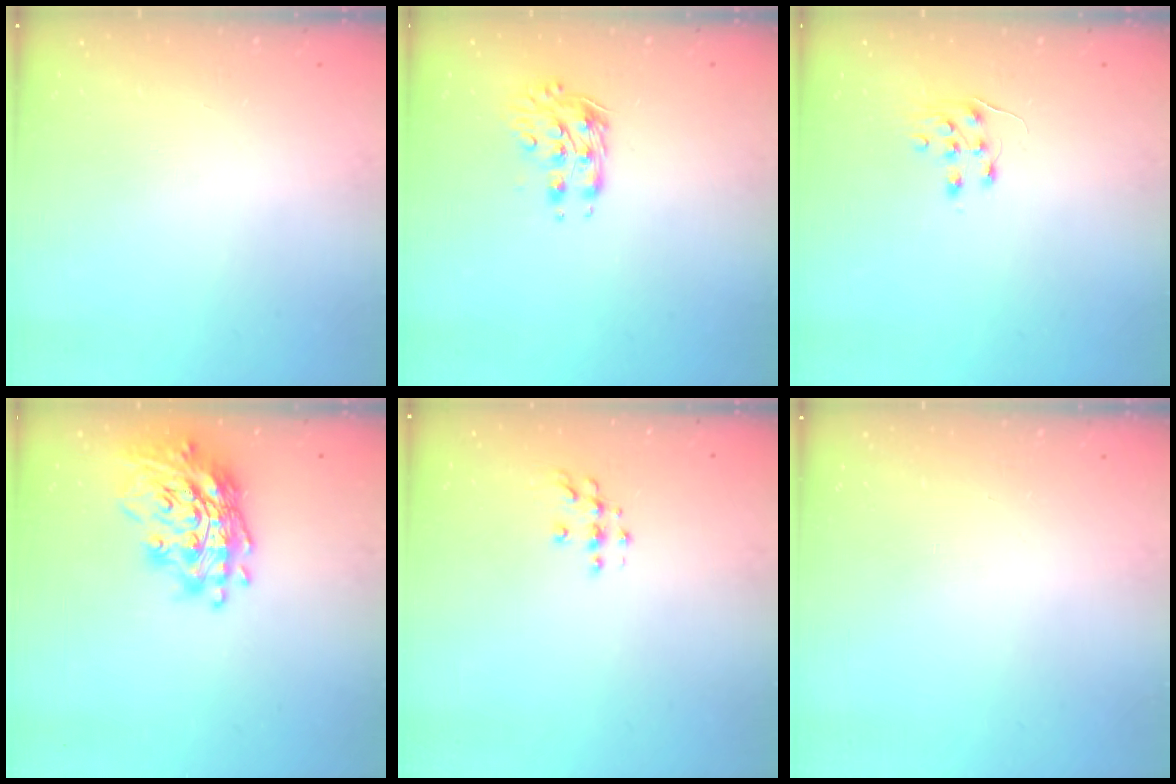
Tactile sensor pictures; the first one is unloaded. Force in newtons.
{"total": 9.4, "press": 9.4, "slide": 0.9}
{"total": 7.1, "press": 7.1, "slide": 0.6}
{"total": 19.7, "press": 19.5, "slide": 2.7}
{"total": 4.5, "press": 4.4, "slide": 0.4}
{"total": 0.0}